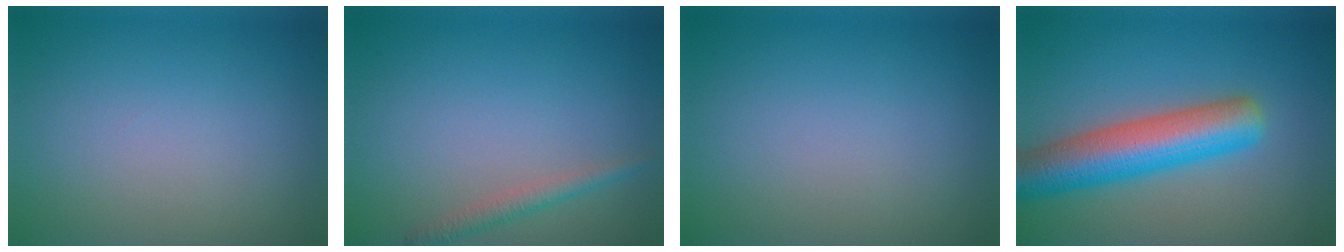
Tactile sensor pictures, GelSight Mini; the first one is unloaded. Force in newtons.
{"total": 1.6, "press": 1.6, "slide": 0.0}
{"total": 0.0}
{"total": 7.9, "press": 7.8, "slide": 0.3}